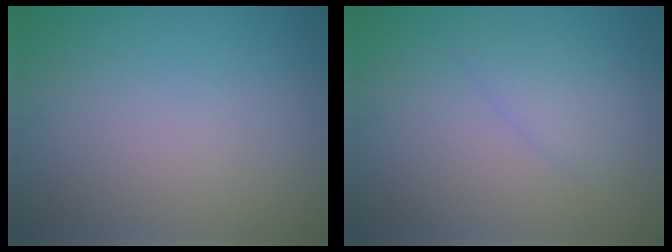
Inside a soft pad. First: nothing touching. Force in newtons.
{"total": 1.9, "press": 1.9, "slide": 0.1}